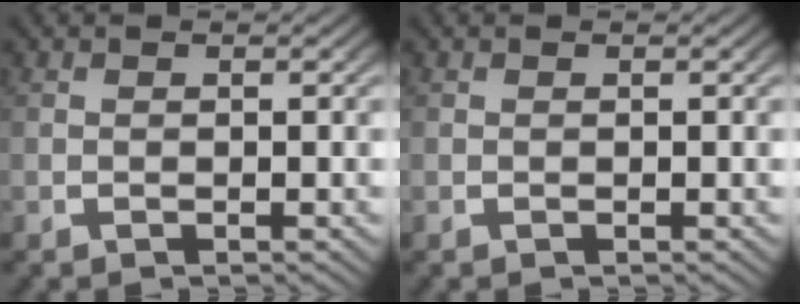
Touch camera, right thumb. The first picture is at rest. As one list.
[{"total": 0.0}]